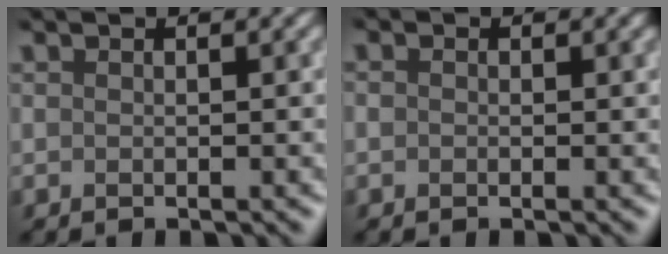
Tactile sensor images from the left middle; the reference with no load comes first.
{"total": 1.4, "force": [-0.7, -0.7, -0.9], "torque": [-0.001, 0.003, 0.004]}